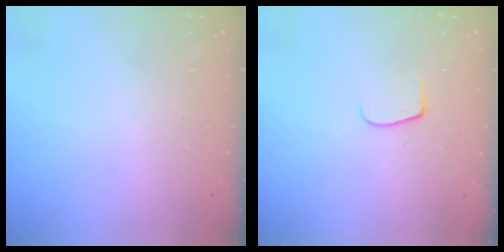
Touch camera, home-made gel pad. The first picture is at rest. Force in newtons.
{"total": 6.0, "press": 6.0, "slide": 0.6}